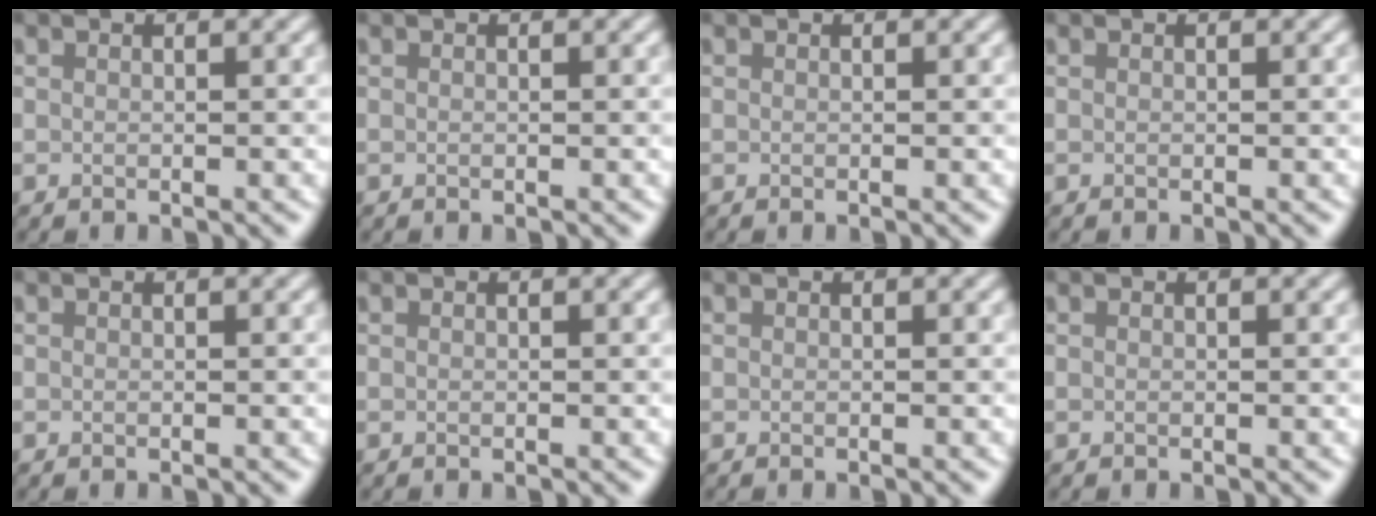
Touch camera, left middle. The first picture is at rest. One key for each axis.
{"total": 0.0}
{"total": 0.0}
{"total": 0.0}
{"total": 0.0}
{"total": 0.0}
{"total": 0.0}
{"total": 0.0}